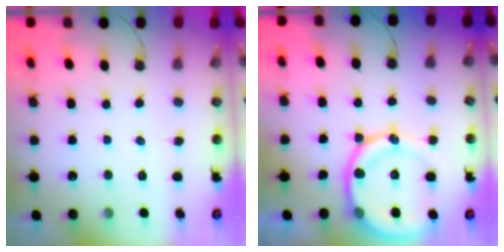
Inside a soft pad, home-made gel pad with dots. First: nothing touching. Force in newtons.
{"total": 16.4, "press": 16.3, "slide": 1.8}